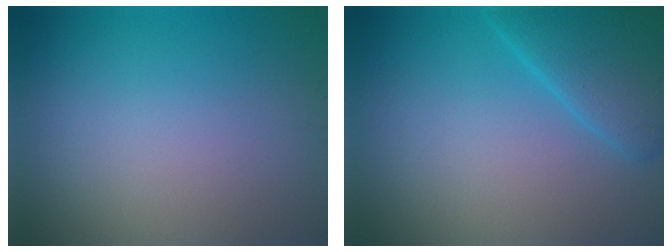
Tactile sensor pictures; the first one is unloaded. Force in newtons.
{"total": 4.6, "press": 4.6, "slide": 0.3}